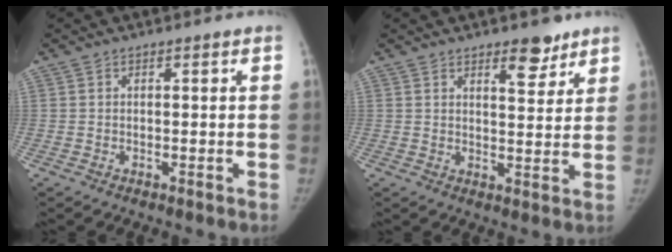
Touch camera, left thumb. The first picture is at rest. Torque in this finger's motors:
{"motor_torque": [0.30, -0.22, 0.86, -0.60, 0.04]}